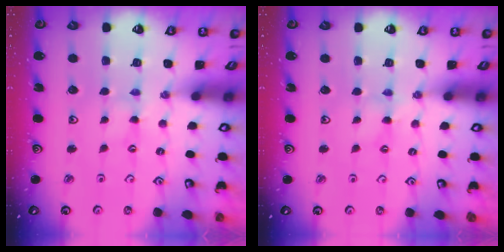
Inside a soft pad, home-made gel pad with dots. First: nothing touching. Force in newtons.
{"total": 2.3, "press": 2.3, "slide": 0.3}